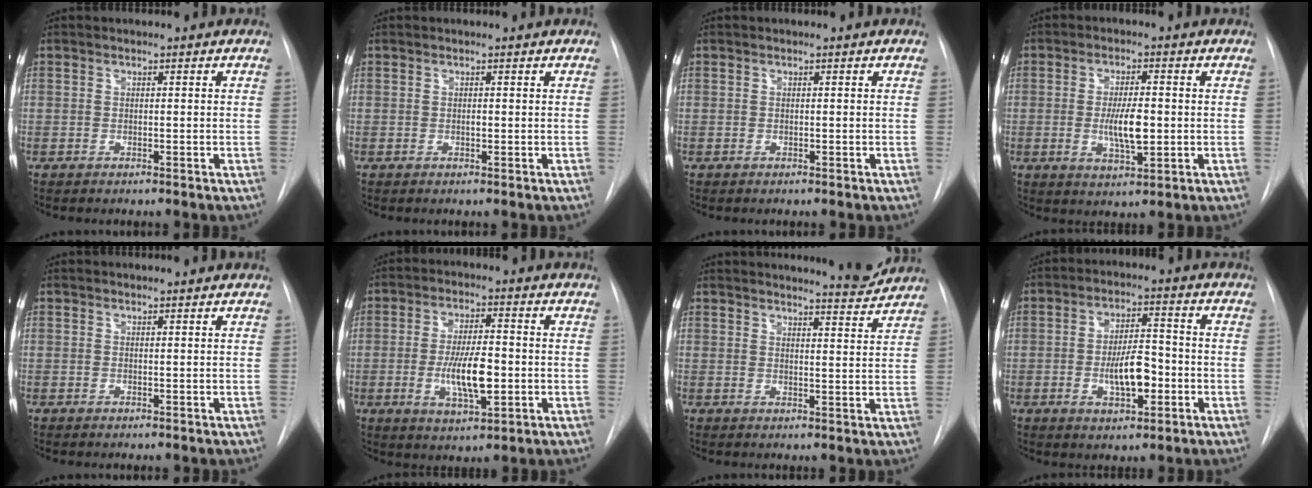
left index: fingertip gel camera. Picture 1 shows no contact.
{"total": 0.6, "force": [0.4, 0.3, 0.5], "torque": [-0.009, 0.005, 0.006]}
{"total": 0.0}
{"total": 6.1, "force": [-0.6, 1.7, 5.8], "torque": [-0.107, -0.011, -0.007]}
{"total": 2.1, "force": [2.0, 0.1, 0.4], "torque": [-0.005, 0.013, 0.025]}
{"total": 8.5, "force": [-1.5, 2.5, 8.0], "torque": [-0.148, -0.008, -0.023]}
{"total": 7.3, "force": [7.2, -0.4, 0.9], "torque": [-0.018, -0.023, 0.085]}
{"total": 7.5, "force": [-2.0, 2.8, 6.6], "torque": [-0.118, 0.004, -0.030]}